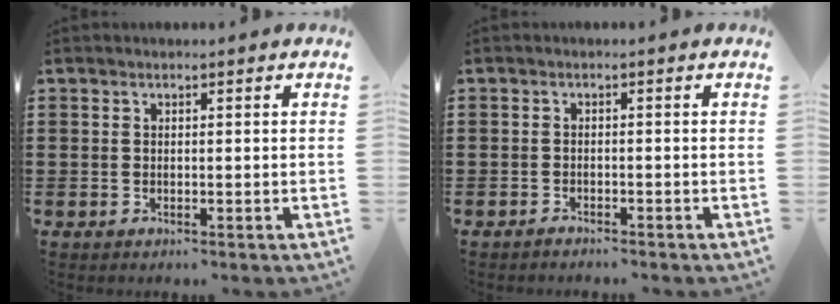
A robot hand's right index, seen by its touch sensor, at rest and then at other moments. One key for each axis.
{"total": 0.9, "fx": -0.9, "fy": 0.1, "fz": 0.0, "tx": -0.003, "ty": 0.002, "tz": -0.019}